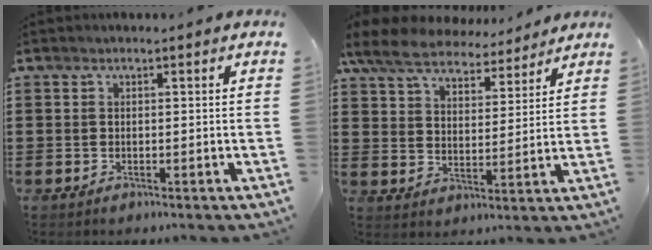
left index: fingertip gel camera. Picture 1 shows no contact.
{"total": 7.6, "force": [6.9, 2.2, 2.3], "torque": [-0.077, -0.032, 0.125]}